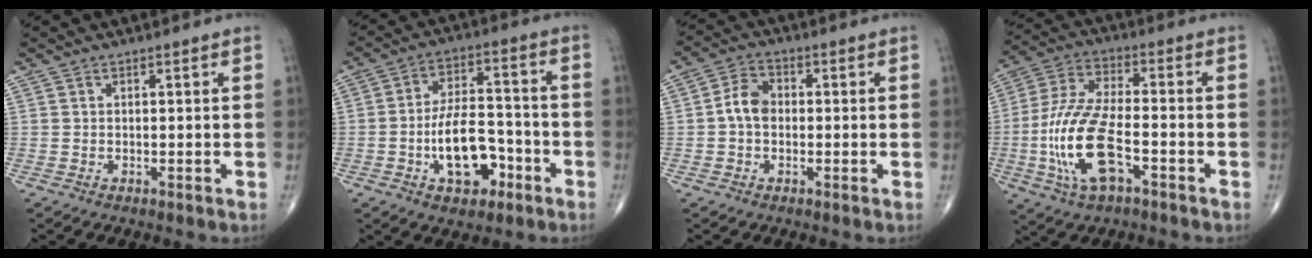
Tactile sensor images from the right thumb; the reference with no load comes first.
{"total": 12.5, "force": [-4.5, 6.7, 9.6], "torque": [-0.139, 0.038, -0.072]}
{"total": 5.1, "force": [-0.4, 3.8, 3.5], "torque": [-0.056, 0.018, -0.017]}
{"total": 15.8, "force": [-4.8, 6.4, 13.6], "torque": [-0.295, 0.023, -0.089]}